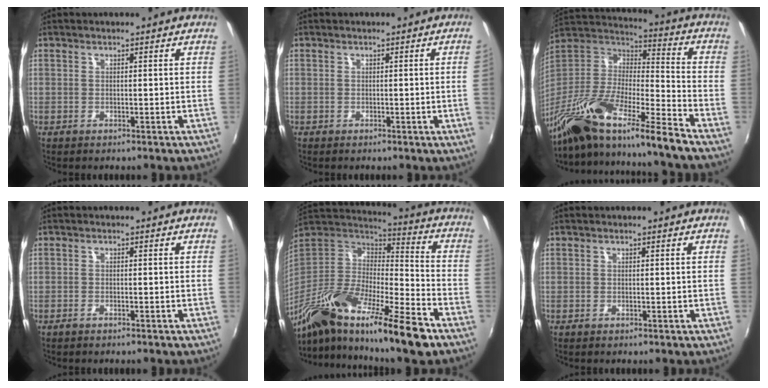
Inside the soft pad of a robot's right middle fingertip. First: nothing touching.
{"total": 1.8, "force": [0.0, -1.1, 1.5], "torque": [-0.013, -0.013, 0.003]}
{"total": 21.4, "force": [-15.9, 2.1, 14.1], "torque": [-0.244, -0.019, -0.302]}
{"total": 1.3, "force": [-1.1, 0.3, 0.6], "torque": [-0.019, -0.001, -0.025]}
{"total": 26.7, "force": [-17.6, 5.6, 19.3], "torque": [-0.325, -0.026, -0.312]}
{"total": 0.0}